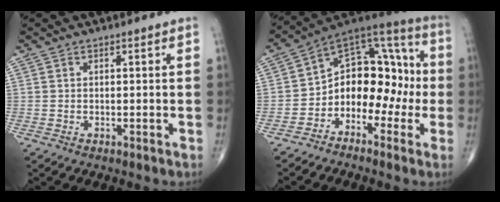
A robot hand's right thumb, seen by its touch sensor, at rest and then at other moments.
{"total": 14.6, "force": [-2.9, 10.2, 10.1], "torque": [-0.092, 0.078, -0.059]}